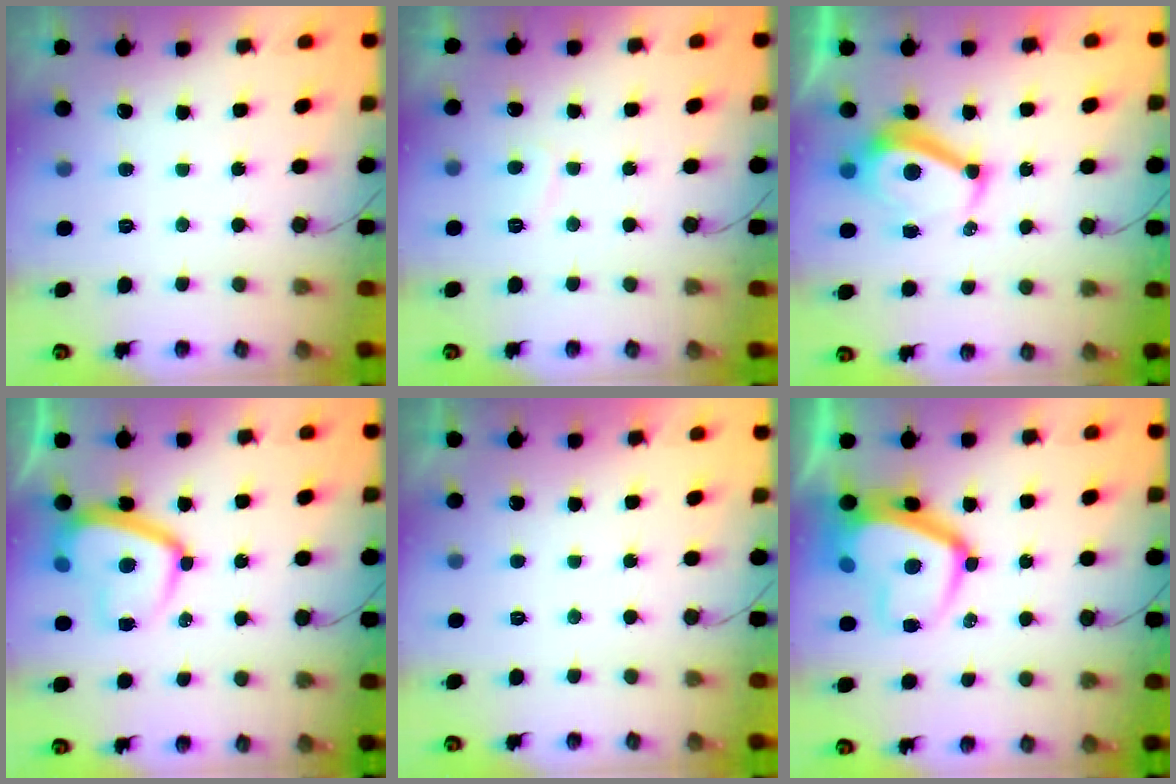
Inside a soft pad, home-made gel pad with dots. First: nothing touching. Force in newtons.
{"total": 2.7, "press": 2.6, "slide": 0.8}
{"total": 7.1, "press": 7.1, "slide": 1.0}
{"total": 12.4, "press": 12.3, "slide": 1.0}
{"total": 2.1, "press": 2.1, "slide": 0.4}
{"total": 12.7, "press": 12.6, "slide": 1.1}